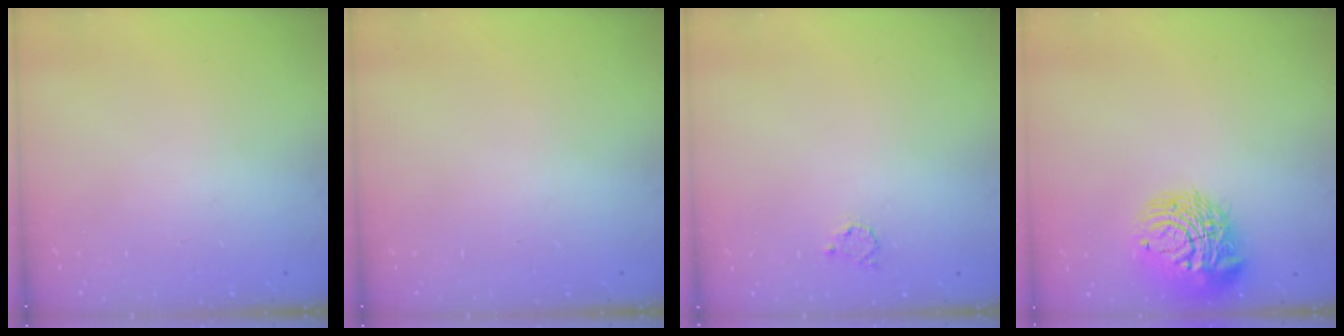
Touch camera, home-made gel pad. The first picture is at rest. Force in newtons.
{"total": 0.0}
{"total": 2.4, "press": 2.4, "slide": 0.4}
{"total": 13.3, "press": 13.2, "slide": 1.5}